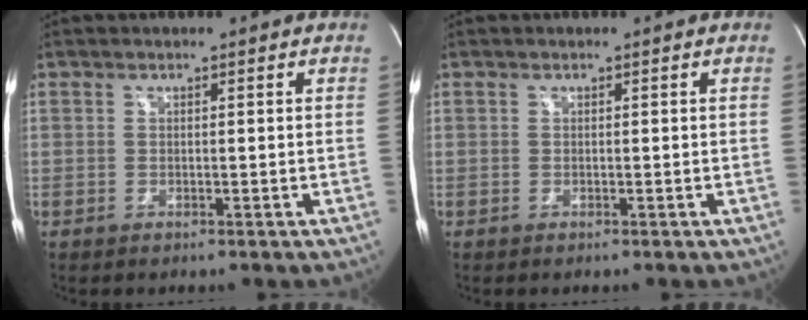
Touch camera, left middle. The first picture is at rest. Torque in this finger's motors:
{"motor_torque": [-0.07, -0.03, -0.06, -0.01]}